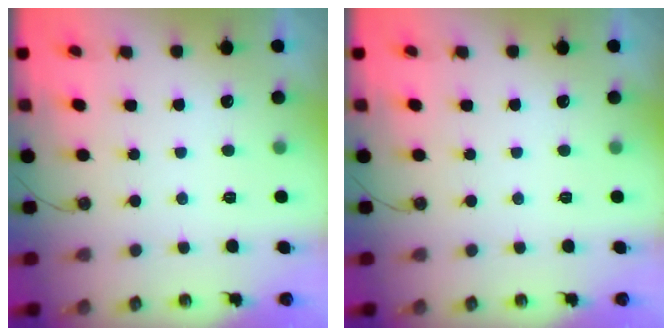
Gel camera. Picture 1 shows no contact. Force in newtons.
{"total": 0.0}